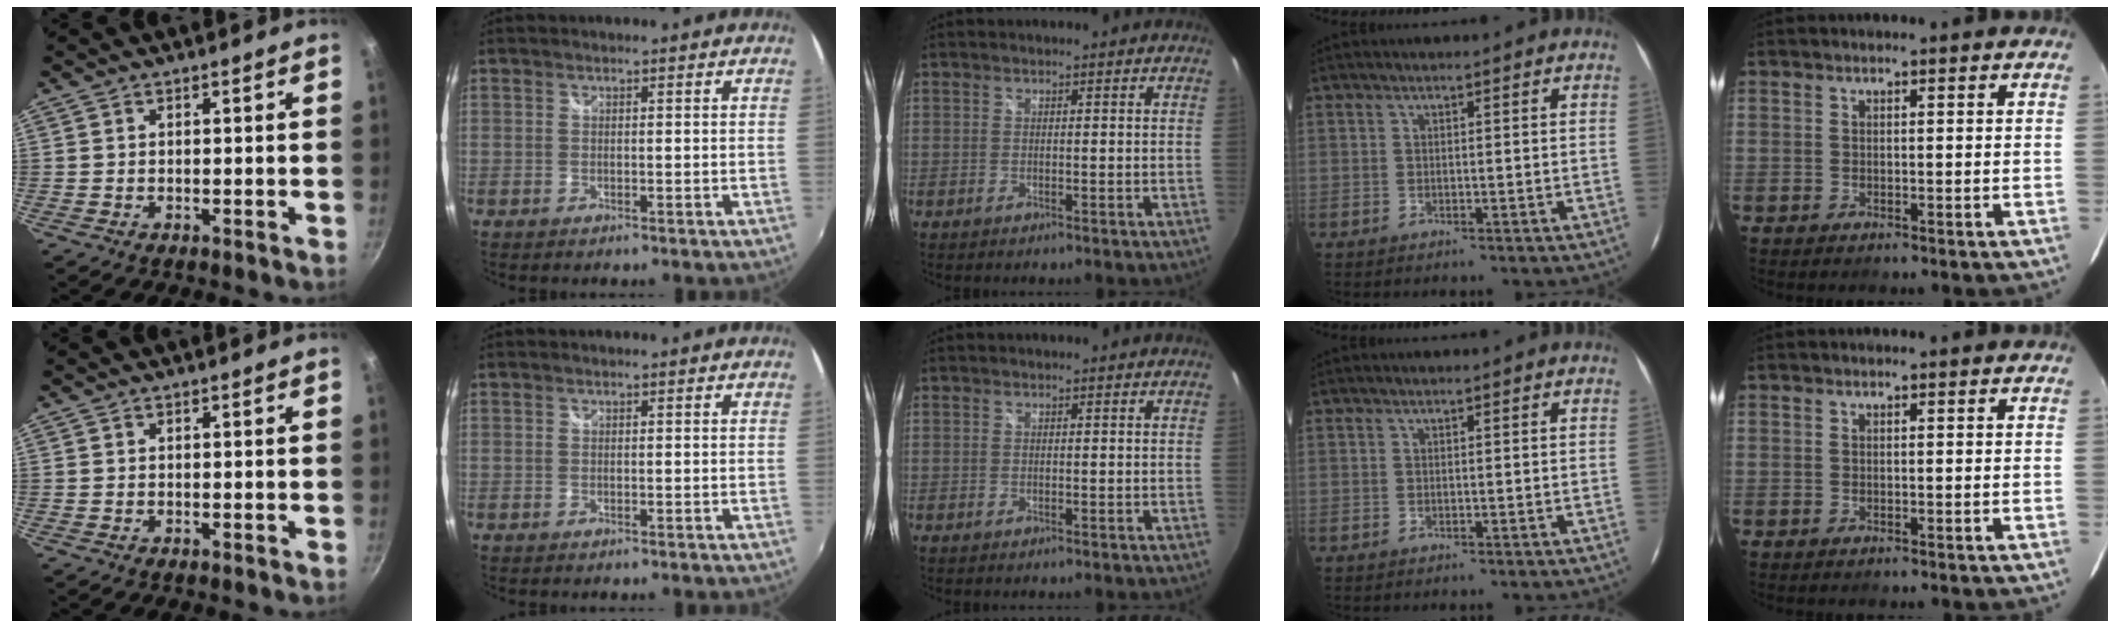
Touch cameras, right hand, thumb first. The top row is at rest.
{}